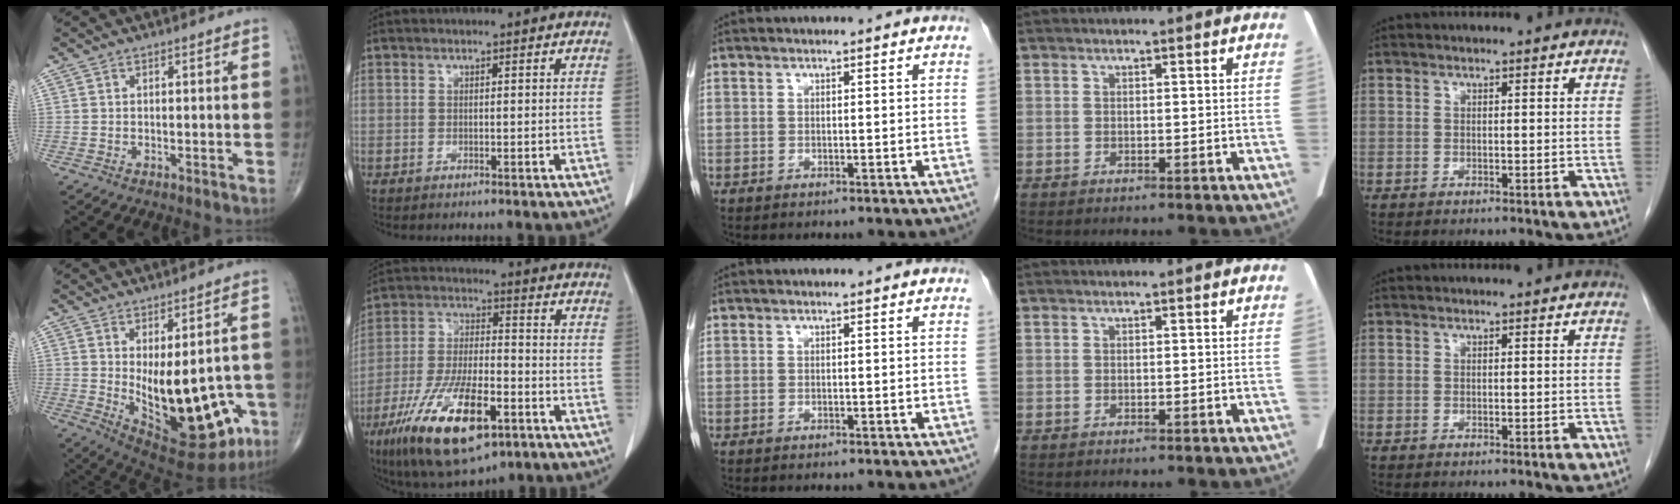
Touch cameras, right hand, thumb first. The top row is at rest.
{"thumb": {"total": 21.1, "force": [-4.3, 9.9, 18.1], "torque": [-0.212, -0.019, -0.027]}, "index": {"total": 17.8, "force": [-9.3, 5.8, 14.0], "torque": [-0.286, -0.018, -0.159]}}